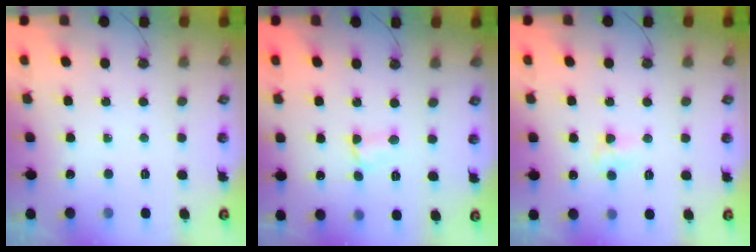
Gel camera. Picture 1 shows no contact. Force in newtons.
{"total": 2.6, "press": 2.6, "slide": 0.4}
{"total": 4.4, "press": 4.4, "slide": 0.5}